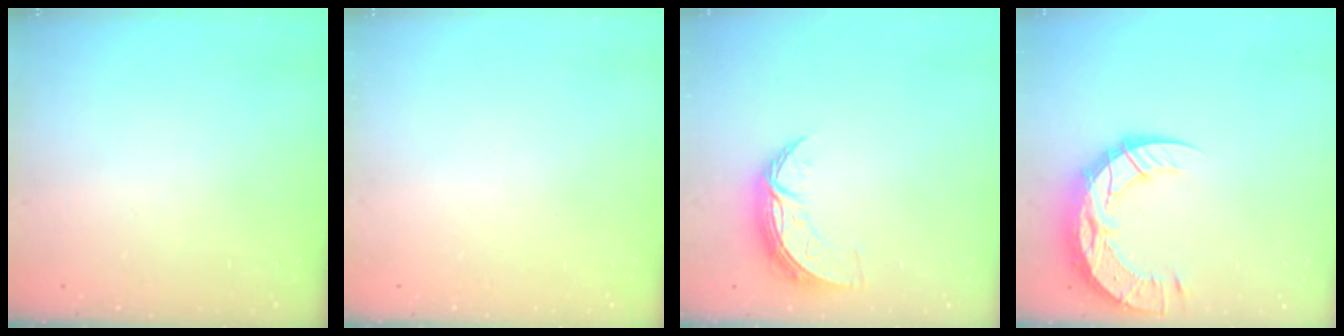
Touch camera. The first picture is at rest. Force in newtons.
{"total": 0.0}
{"total": 8.7, "press": 8.7, "slide": 0.4}
{"total": 15.7, "press": 15.6, "slide": 1.2}